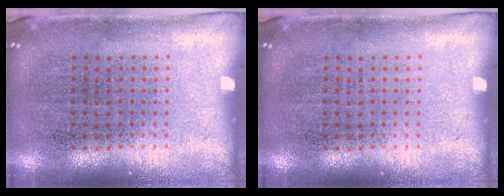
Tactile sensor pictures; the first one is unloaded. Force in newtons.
{"total": 0.0}